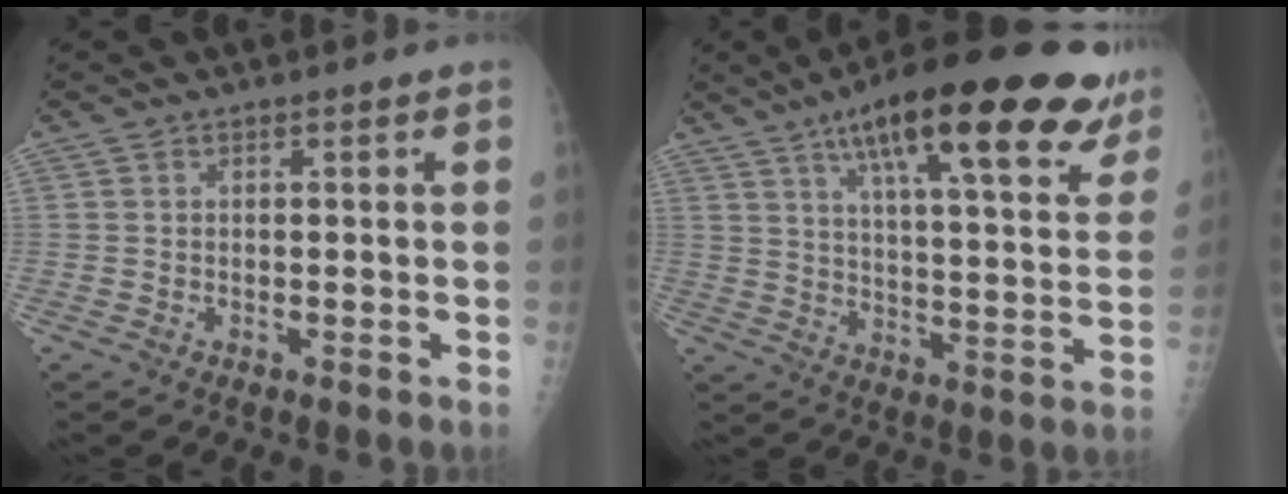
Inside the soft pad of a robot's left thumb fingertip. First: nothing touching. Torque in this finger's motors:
{"motor_torque": [1.11, 0.38, 1.72, -1.06, 0.34]}